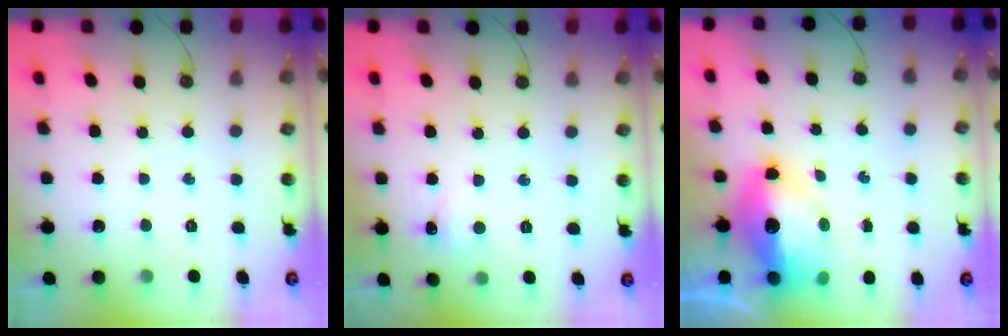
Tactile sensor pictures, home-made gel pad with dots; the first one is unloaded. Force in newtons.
{"total": 3.6, "press": 3.6, "slide": 0.5}
{"total": 11.8, "press": 11.7, "slide": 1.3}